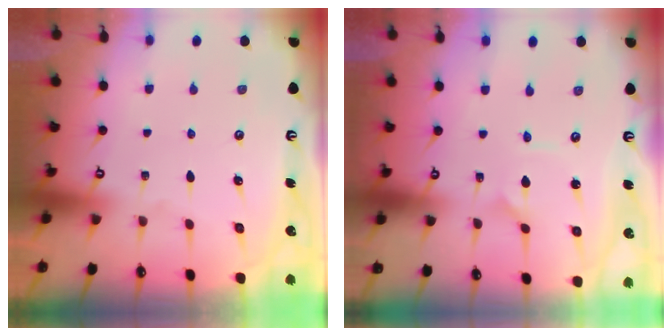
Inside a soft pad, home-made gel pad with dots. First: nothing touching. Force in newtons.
{"total": 1.0, "press": 1.0, "slide": 0.0}